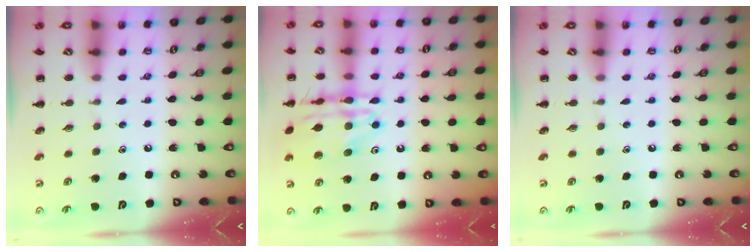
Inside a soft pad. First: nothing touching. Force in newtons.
{"total": 16.8, "press": 16.7, "slide": 1.8}
{"total": 0.0}